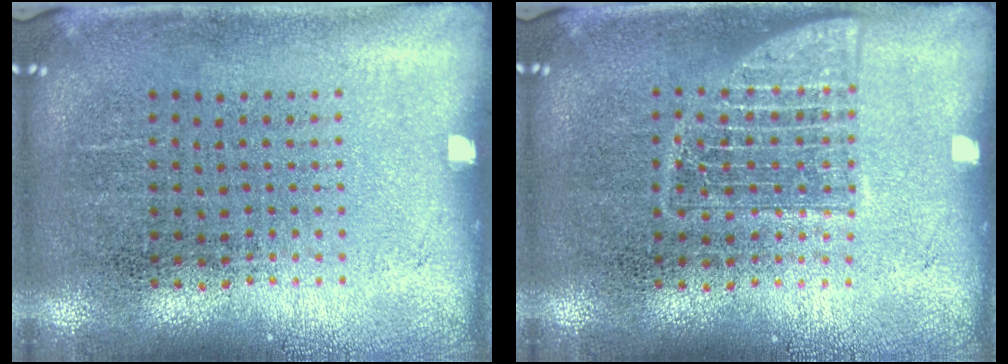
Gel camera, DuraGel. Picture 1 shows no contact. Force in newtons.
{"total": 2.2, "press": 2.1, "slide": 0.5}